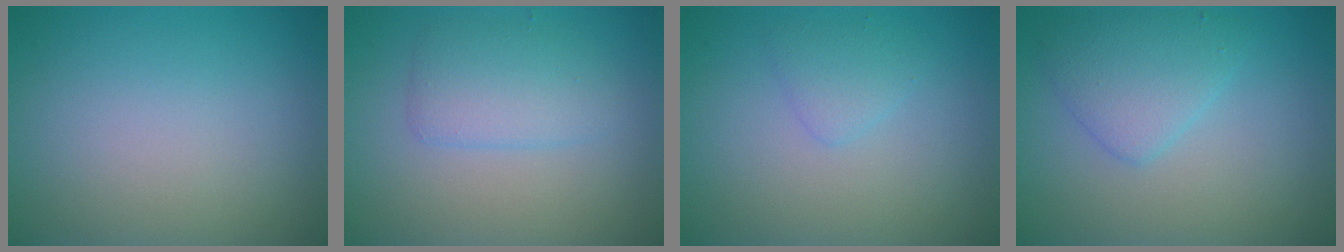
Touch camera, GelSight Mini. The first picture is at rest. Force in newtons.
{"total": 2.9, "press": 2.9, "slide": 0.2}
{"total": 1.4, "press": 1.4, "slide": 0.0}
{"total": 3.2, "press": 3.2, "slide": 0.1}